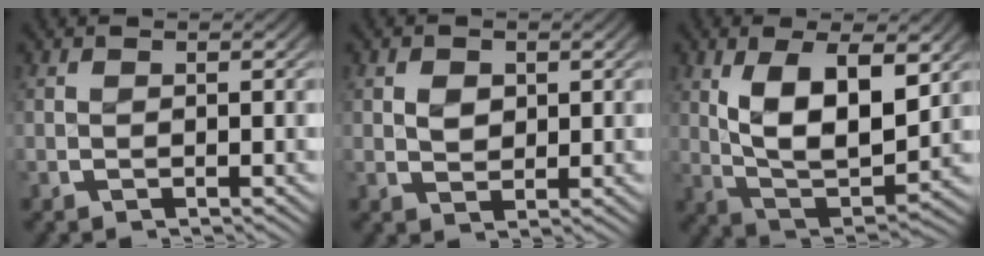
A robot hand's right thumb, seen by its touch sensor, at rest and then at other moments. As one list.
[{"total": 1.7, "force": [0.4, 1.4, 0.9], "torque": [-0.015, -0.015, 0.016]}, {"total": 9.8, "force": [0.1, 5.4, 8.2], "torque": [-0.164, -0.037, 0.020]}]